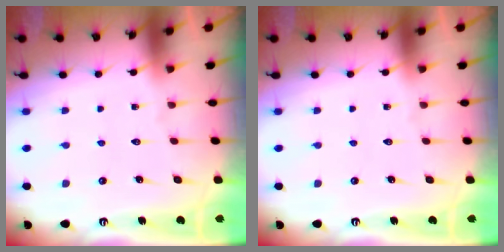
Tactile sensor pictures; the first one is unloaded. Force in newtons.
{"total": 0.0}